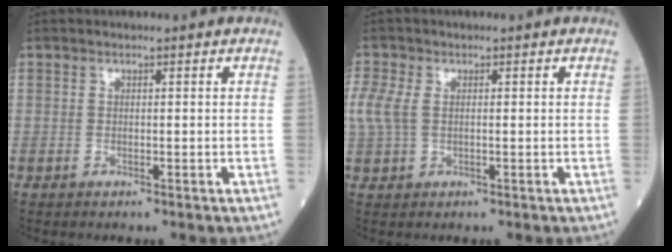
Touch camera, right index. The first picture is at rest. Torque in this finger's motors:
{"motor_torque": [0.54, 0.15, 0.28, 0.09]}